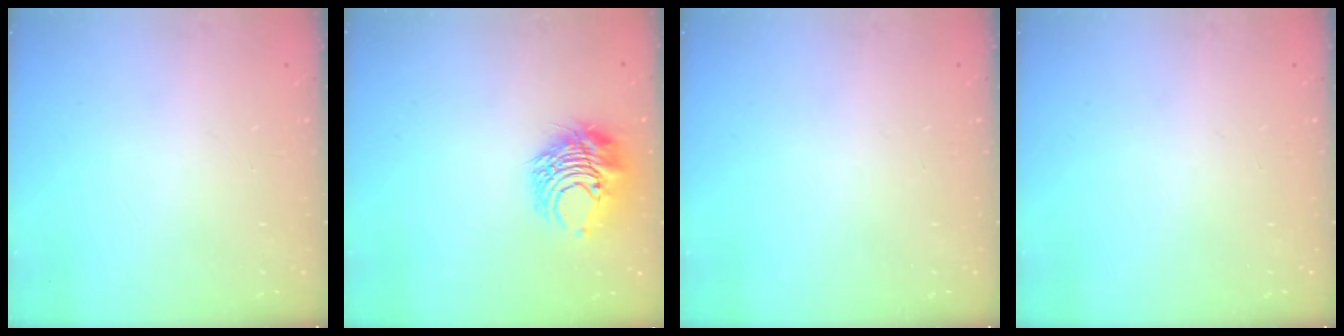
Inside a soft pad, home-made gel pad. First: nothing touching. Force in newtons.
{"total": 10.1, "press": 10.1, "slide": 0.8}
{"total": 0.0}
{"total": 0.0}